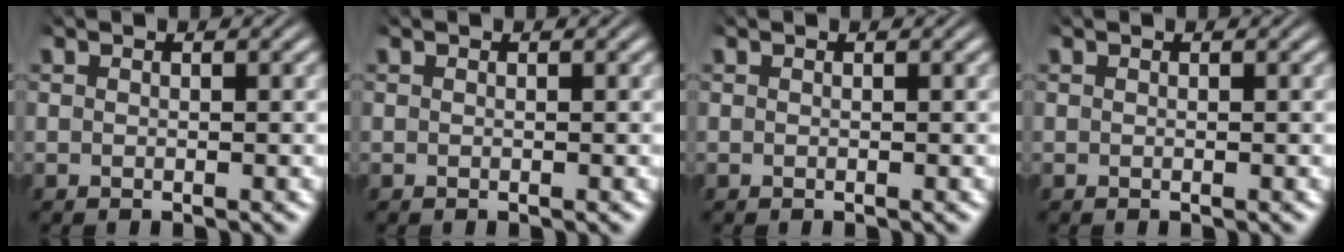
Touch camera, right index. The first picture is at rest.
{"total": 0.0}
{"total": 0.0}
{"total": 0.0}